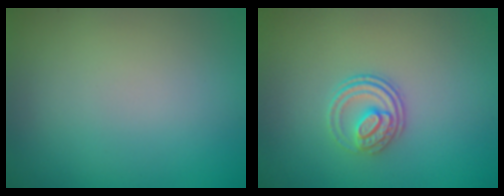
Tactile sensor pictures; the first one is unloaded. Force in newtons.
{"total": 2.5, "press": 2.0, "slide": 1.5}